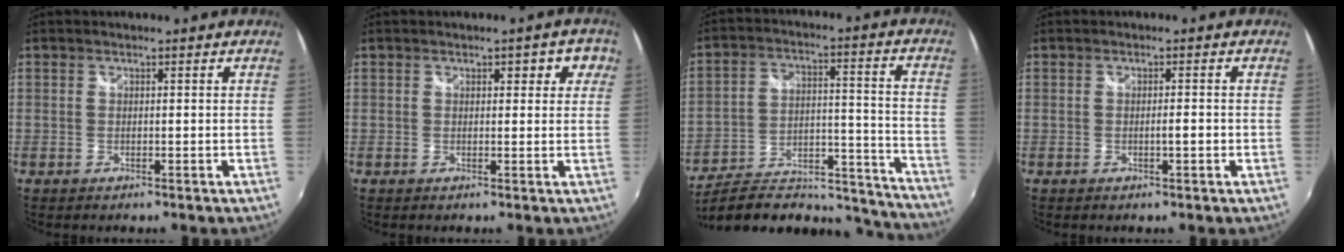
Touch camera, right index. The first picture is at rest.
{"total": 3.8, "force": [1.5, 2.0, 2.9], "torque": [-0.032, 0.014, 0.019]}
{"total": 24.9, "force": [-21.0, 8.5, 10.5], "torque": [-0.166, 0.010, -0.274]}
{"total": 1.8, "force": [-0.3, 0.2, 1.8], "torque": [-0.027, -0.001, -0.007]}